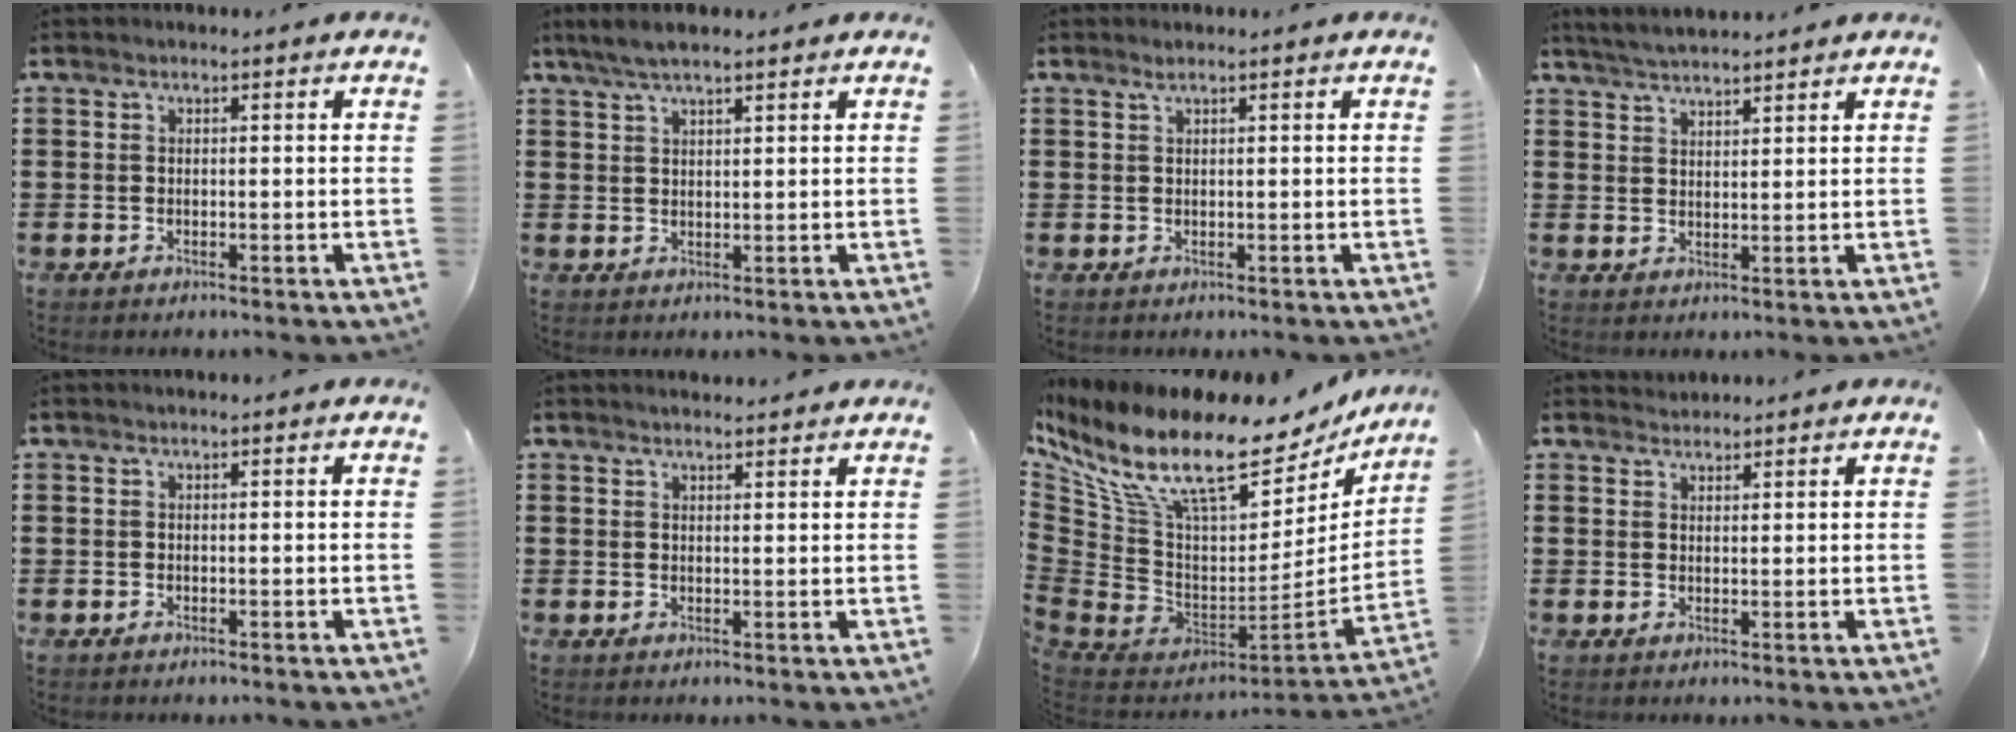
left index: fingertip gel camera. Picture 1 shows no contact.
{"total": 3.7, "force": [2.6, 0.8, 2.5], "torque": [-0.053, 0.004, 0.048]}
{"total": 0.9, "force": [0.6, 0.0, 0.7], "torque": [-0.013, 0.000, 0.011]}
{"total": 3.2, "force": [3.2, -0.1, 0.5], "torque": [-0.020, -0.006, 0.060]}
{"total": 0.0}
{"total": 1.6, "force": [1.5, 0.1, 0.4], "torque": [-0.009, 0.003, 0.029]}
{"total": 16.2, "force": [10.3, 5.3, 11.3], "torque": [-0.249, -0.081, 0.168]}
{"total": 1.5, "force": [1.5, 0.3, -0.2], "torque": [0.000, 0.002, 0.030]}